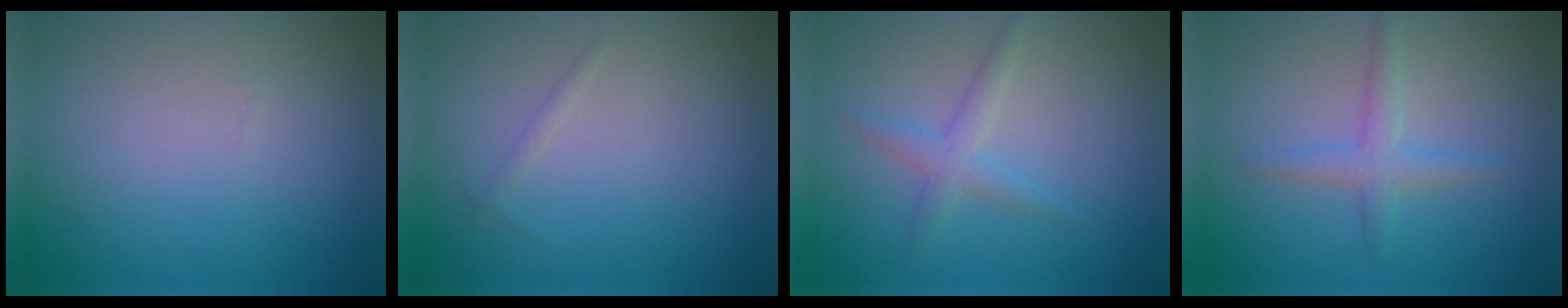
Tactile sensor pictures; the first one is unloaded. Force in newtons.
{"total": 0.5, "press": 0.5, "slide": 0.0}
{"total": 2.0, "press": 2.0, "slide": 0.2}
{"total": 2.0, "press": 2.0, "slide": 0.1}